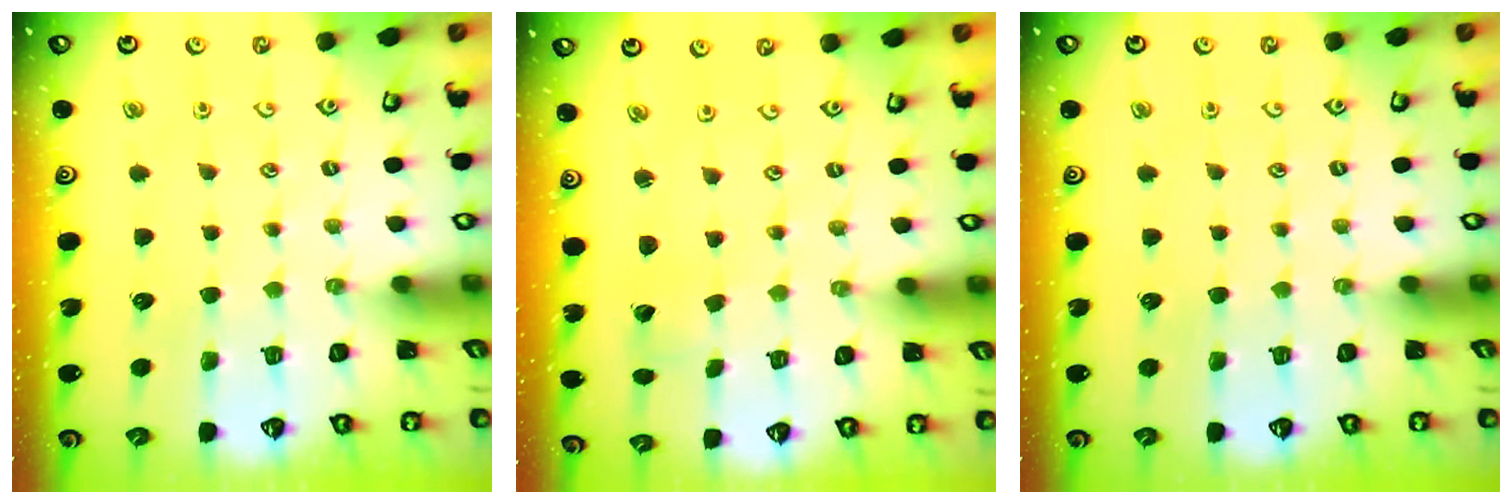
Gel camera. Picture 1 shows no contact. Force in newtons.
{"total": 0.0}
{"total": 0.0}